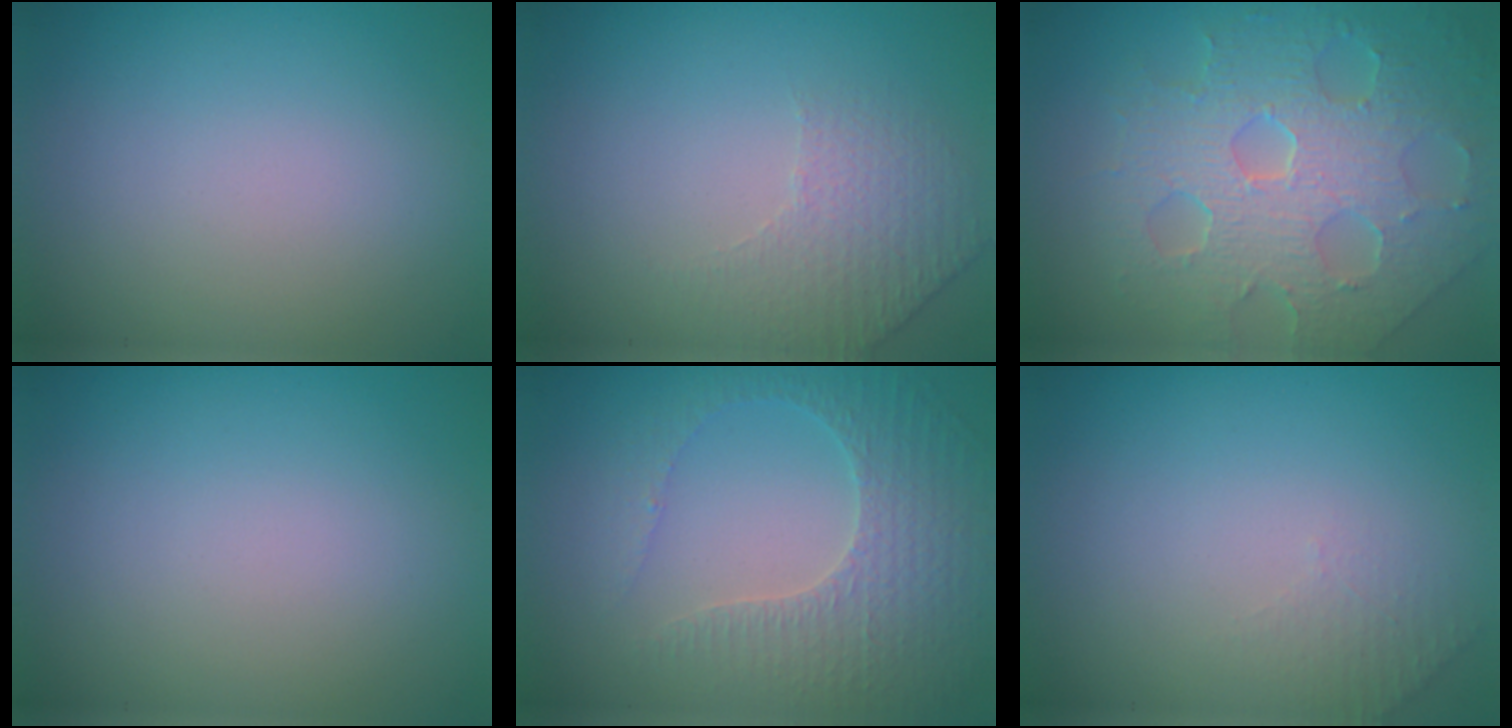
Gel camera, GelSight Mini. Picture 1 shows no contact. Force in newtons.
{"total": 1.7, "press": 1.3, "slide": 1.1}
{"total": 8.5, "press": 5.8, "slide": 6.2}
{"total": 0.0}
{"total": 3.4, "press": 3.2, "slide": 1.4}
{"total": 1.3, "press": 1.2, "slide": 0.3}